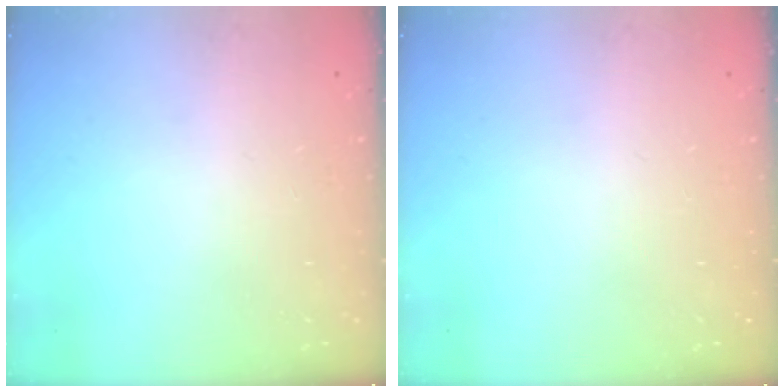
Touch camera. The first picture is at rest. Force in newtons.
{"total": 0.0}